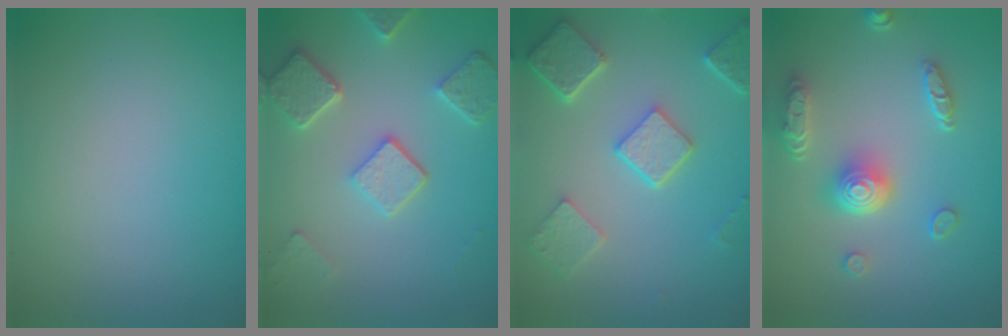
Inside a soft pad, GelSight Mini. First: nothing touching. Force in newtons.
{"total": 5.1, "press": 4.0, "slide": 3.2}
{"total": 5.4, "press": 4.1, "slide": 3.5}
{"total": 5.0, "press": 4.0, "slide": 3.1}